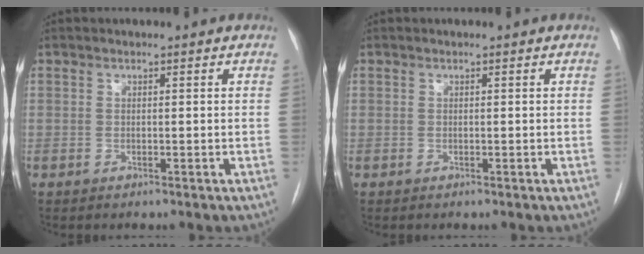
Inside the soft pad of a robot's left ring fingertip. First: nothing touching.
{"total": 0.0}